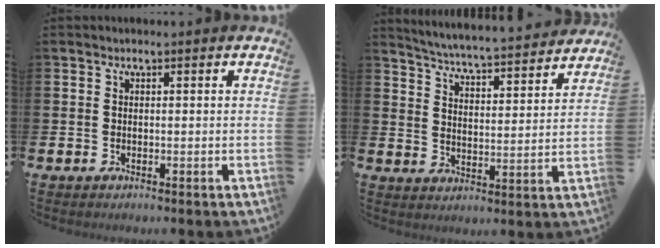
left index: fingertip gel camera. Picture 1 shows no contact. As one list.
[{"total": 5.3, "force": [5.2, -0.1, 1.0], "torque": [-0.049, -0.045, 0.088]}]